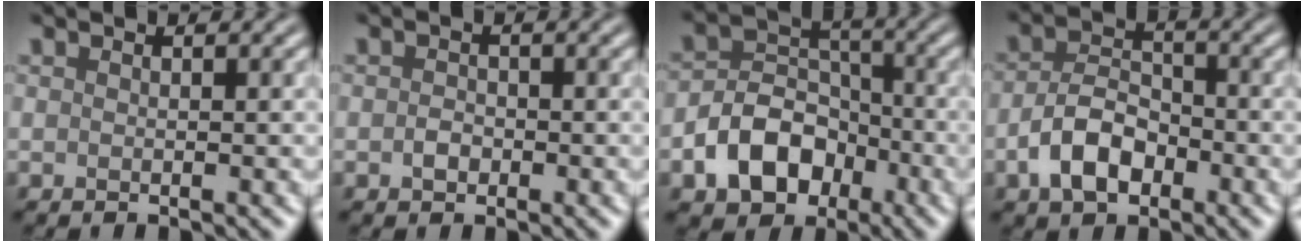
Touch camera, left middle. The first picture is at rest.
{"total": 1.2, "force": [-0.4, 0.9, 0.6], "torque": [-0.014, 0.000, -0.010]}
{"total": 6.6, "force": [-3.0, 4.7, 3.6], "torque": [-0.057, 0.001, -0.060]}
{"total": 4.8, "force": [-2.2, 2.9, 3.2], "torque": [-0.060, 0.006, -0.045]}